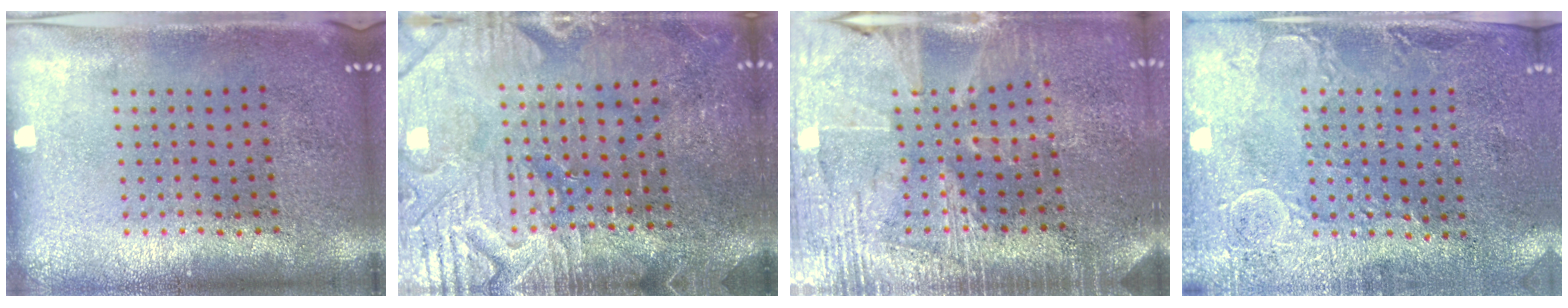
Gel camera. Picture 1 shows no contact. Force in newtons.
{"total": 3.9, "press": 3.7, "slide": 1.2}
{"total": 3.5, "press": 3.3, "slide": 1.2}
{"total": 2.8, "press": 2.5, "slide": 1.2}